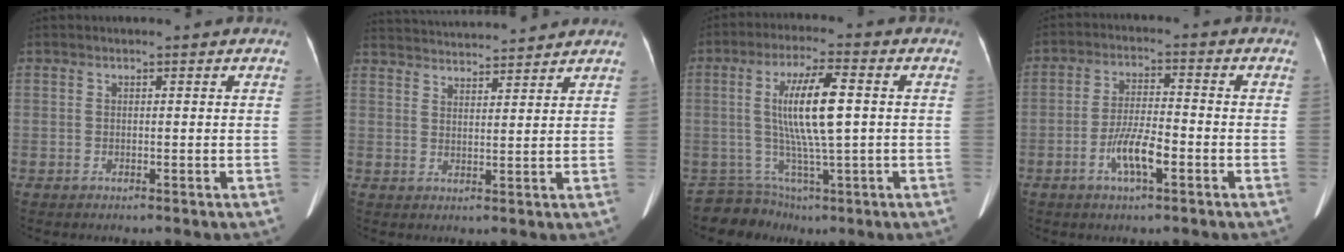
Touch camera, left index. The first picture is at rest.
{"total": 13.8, "force": [13.2, 0.7, 3.9], "torque": [-0.074, 0.022, 0.199]}
{"total": 9.3, "force": [-0.4, 3.3, 8.7], "torque": [-0.174, 0.007, 0.009]}
{"total": 6.3, "force": [-3.2, 1.0, 5.4], "torque": [-0.104, -0.008, -0.056]}